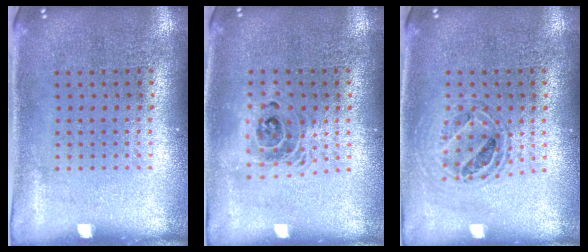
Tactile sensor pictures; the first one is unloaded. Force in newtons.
{"total": 1.6, "press": 1.3, "slide": 0.9}
{"total": 0.8, "press": 0.8, "slide": 0.3}